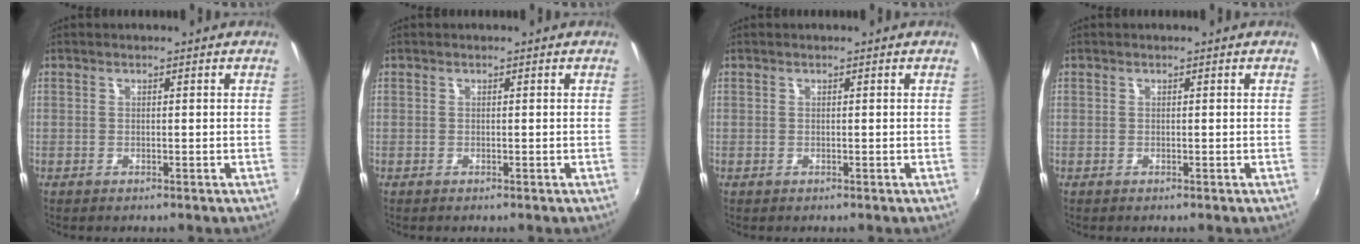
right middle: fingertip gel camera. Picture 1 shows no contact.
{"total": 0.0}
{"total": 0.0}
{"total": 0.0}